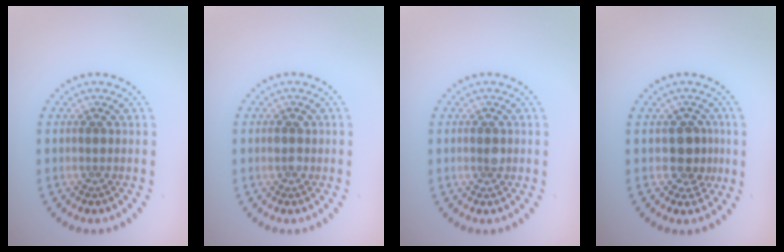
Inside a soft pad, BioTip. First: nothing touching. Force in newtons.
{"total": 1.2, "press": 1.1, "slide": 0.3}
{"total": 1.0, "press": 1.0, "slide": 0.1}
{"total": 2.6, "press": 2.3, "slide": 1.1}